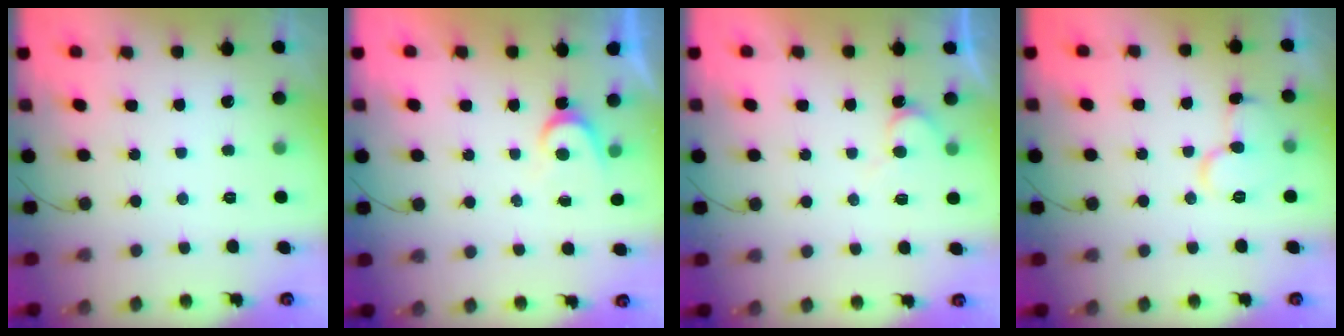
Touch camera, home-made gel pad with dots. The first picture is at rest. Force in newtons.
{"total": 4.4, "press": 4.3, "slide": 0.4}
{"total": 5.9, "press": 5.9, "slide": 0.5}
{"total": 9.2, "press": 9.1, "slide": 1.1}